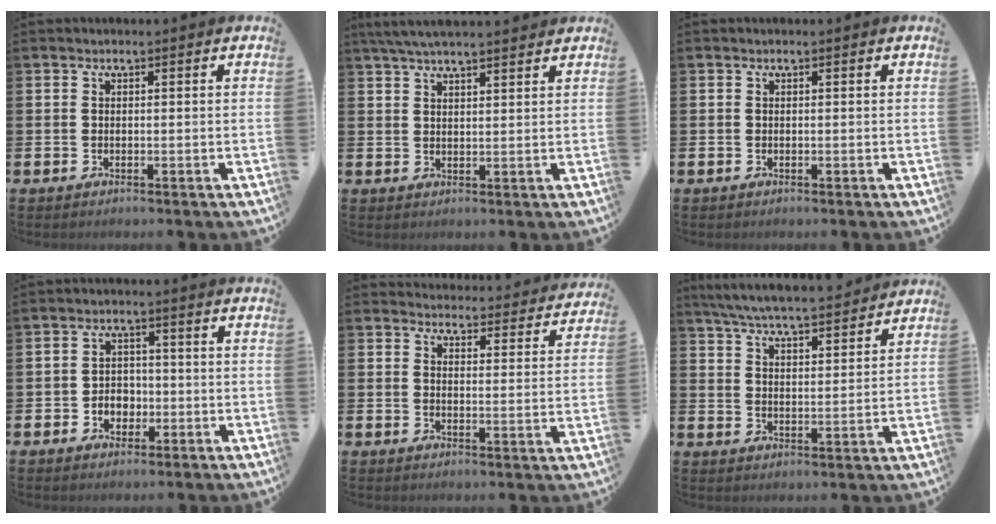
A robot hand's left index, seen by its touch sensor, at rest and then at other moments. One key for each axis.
{"total": 4.6, "fx": 4.2, "fy": 0.4, "fz": 1.7, "tx": -0.043, "ty": -0.007, "tz": 0.078}
{"total": 0.0}
{"total": 3.1, "fx": -1.2, "fy": 2.6, "fz": 1.3, "tx": -0.018, "ty": 0.002, "tz": -0.030}
{"total": 4.0, "fx": 4.0, "fy": 0.6, "fz": 0.1, "tx": -0.006, "ty": -0.034, "tz": 0.067}
{"total": 6.6, "fx": 6.4, "fy": 0.3, "fz": 1.5, "tx": -0.058, "ty": -0.037, "tz": 0.115}